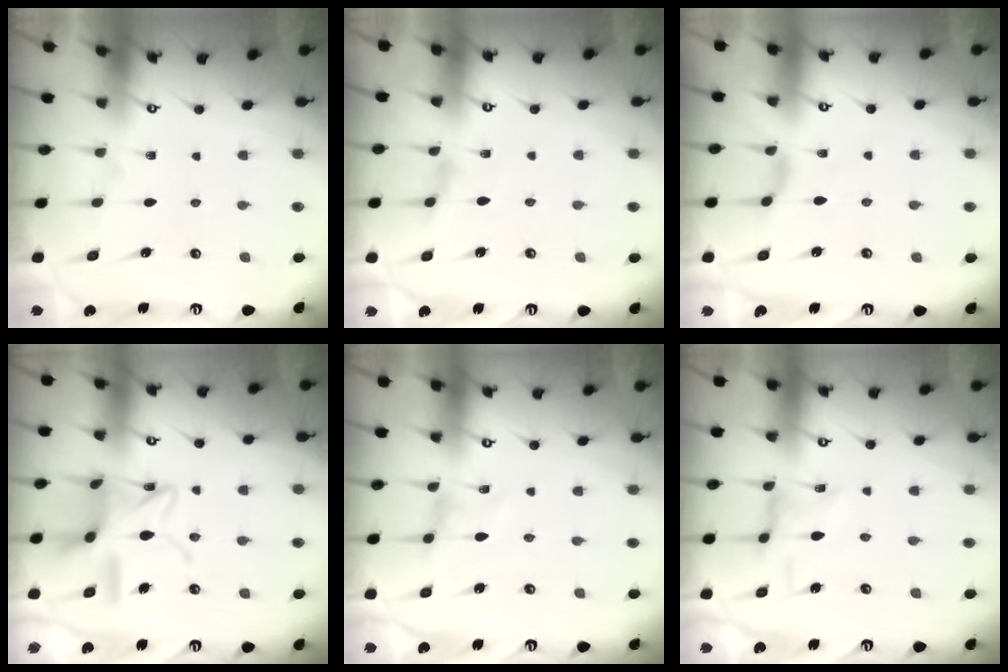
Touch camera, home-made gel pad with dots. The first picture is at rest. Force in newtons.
{"total": 1.3, "press": 1.2, "slide": 0.3}
{"total": 2.7, "press": 2.6, "slide": 0.6}
{"total": 13.8, "press": 13.8, "slide": 1.0}
{"total": 0.0}
{"total": 2.1, "press": 2.1, "slide": 0.3}